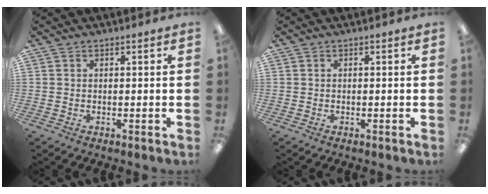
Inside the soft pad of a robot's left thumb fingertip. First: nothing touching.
{"total": 0.0}